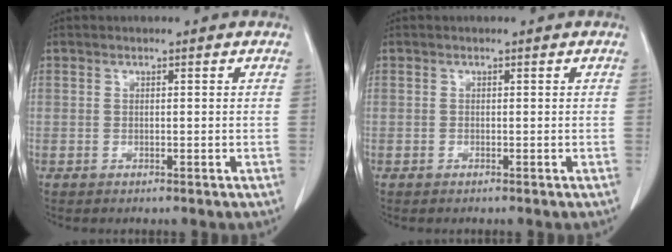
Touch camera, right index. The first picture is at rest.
{"total": 0.0}